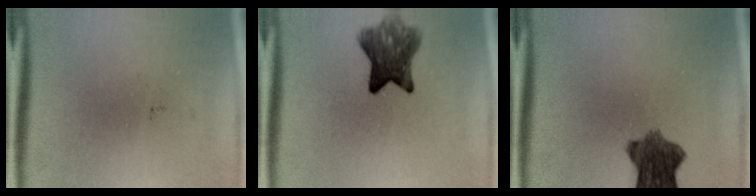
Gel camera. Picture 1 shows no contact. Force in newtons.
{"total": 6.5}
{"total": 8.0}